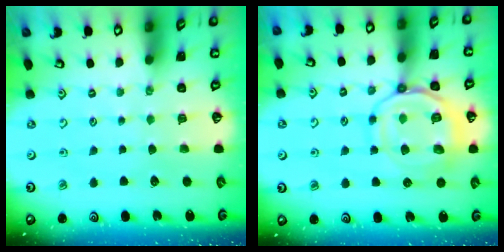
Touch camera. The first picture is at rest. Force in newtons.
{"total": 13.1, "press": 13.0, "slide": 1.2}